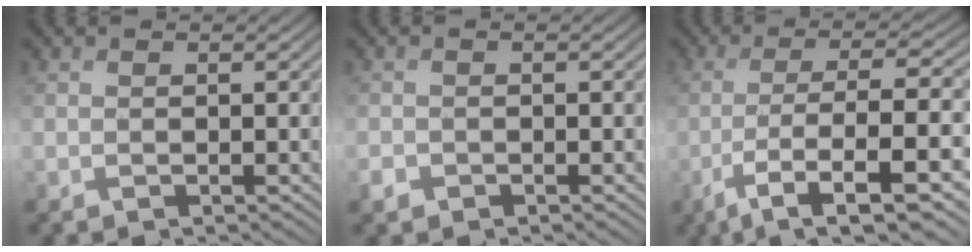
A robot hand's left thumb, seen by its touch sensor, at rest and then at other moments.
{"total": 1.0, "force": [-0.7, 0.7, 0.0], "torque": [-0.001, -0.002, -0.018]}
{"total": 10.4, "force": [-1.9, 3.4, 9.7], "torque": [-0.181, -0.011, -0.027]}